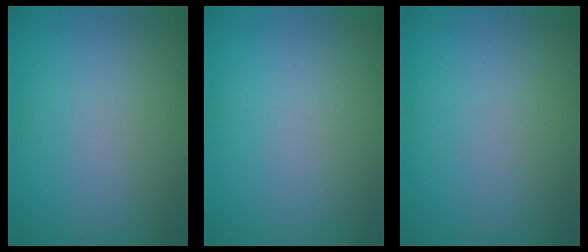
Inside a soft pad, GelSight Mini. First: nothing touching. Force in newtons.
{"total": 0.0}
{"total": 0.0}